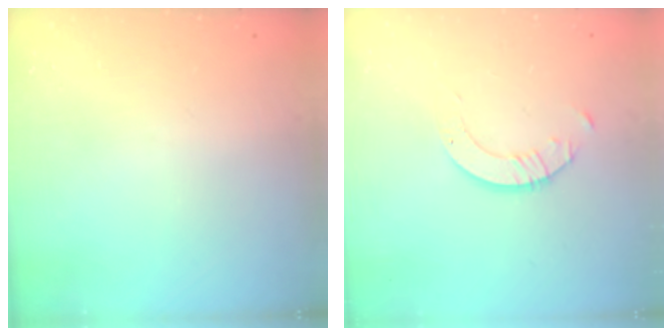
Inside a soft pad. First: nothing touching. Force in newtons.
{"total": 2.1, "press": 2.1, "slide": 0.2}